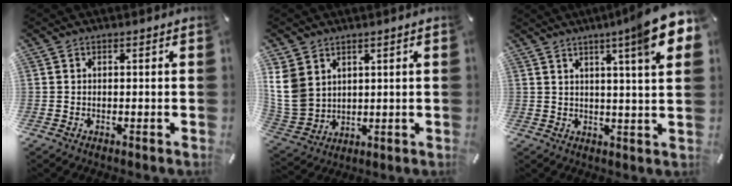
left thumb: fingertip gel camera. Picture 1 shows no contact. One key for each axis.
{"total": 10.0, "fx": 3.6, "fy": 8.4, "fz": 4.2, "tx": -0.141, "ty": -0.013, "tz": 0.068}
{"total": 12.2, "fx": 6.4, "fy": 0.1, "fz": 10.4, "tx": -0.159, "ty": -0.033, "tz": 0.094}